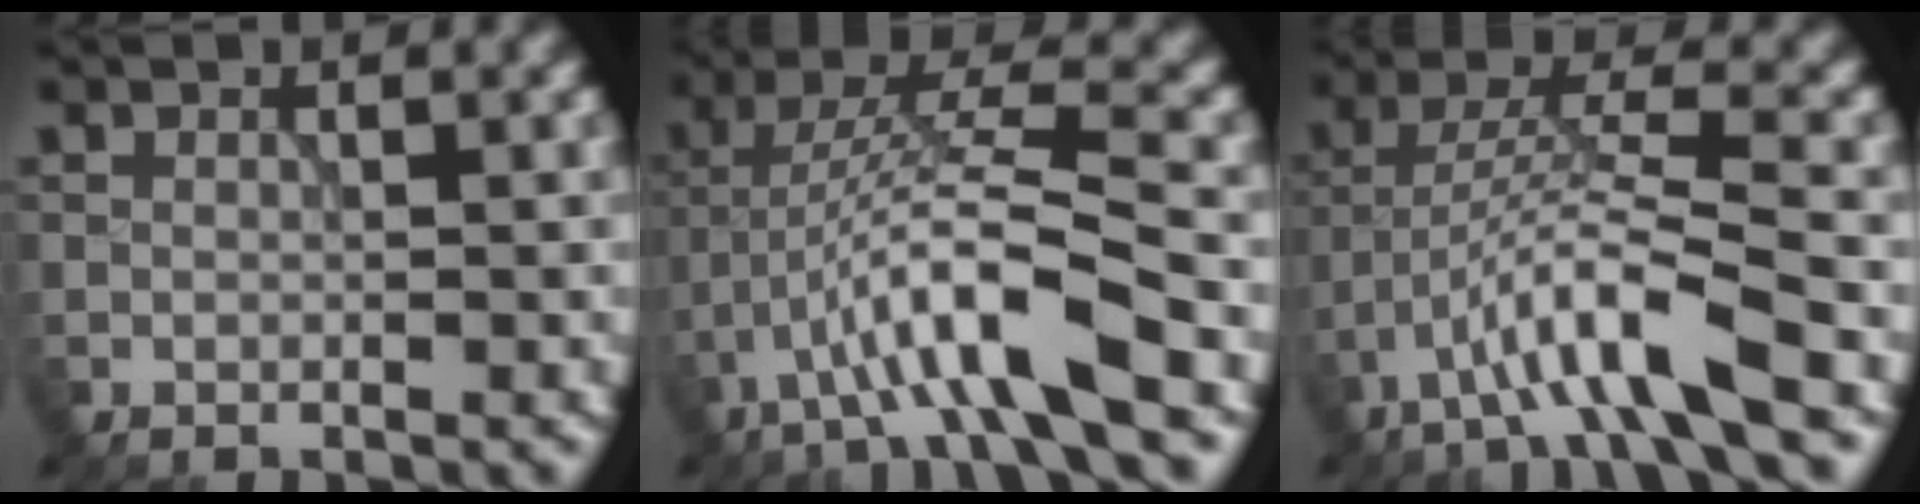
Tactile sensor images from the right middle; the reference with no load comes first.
{"total": 8.2, "force": [-4.1, 1.1, 7.0], "torque": [-0.128, 0.013, -0.078]}
{"total": 7.2, "force": [-4.1, 0.8, 5.8], "torque": [-0.107, 0.011, -0.078]}